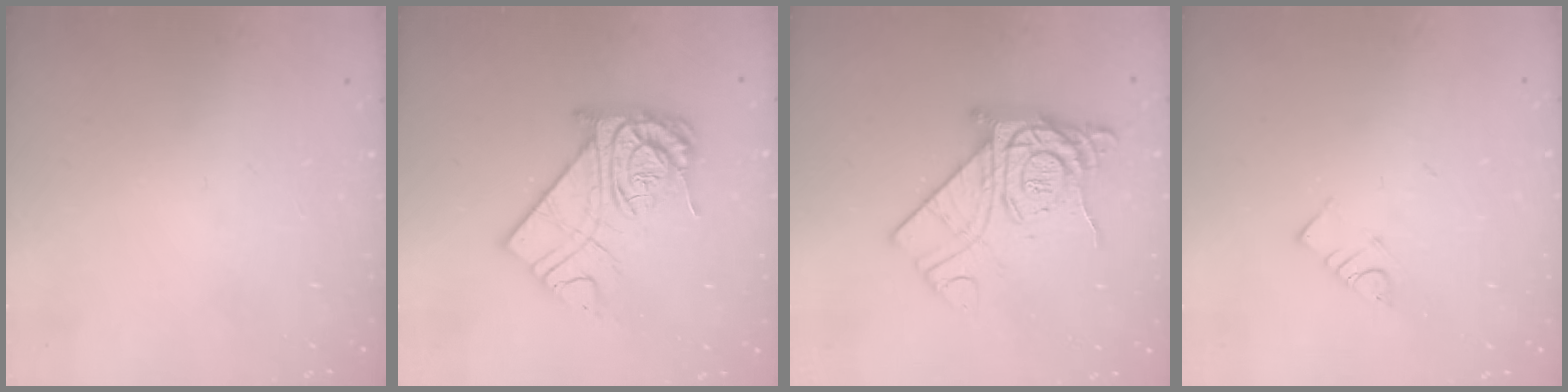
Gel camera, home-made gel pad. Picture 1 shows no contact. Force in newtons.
{"total": 18.2, "press": 18.1, "slide": 1.6}
{"total": 18.3, "press": 18.2, "slide": 1.7}
{"total": 3.9, "press": 3.9, "slide": 0.5}